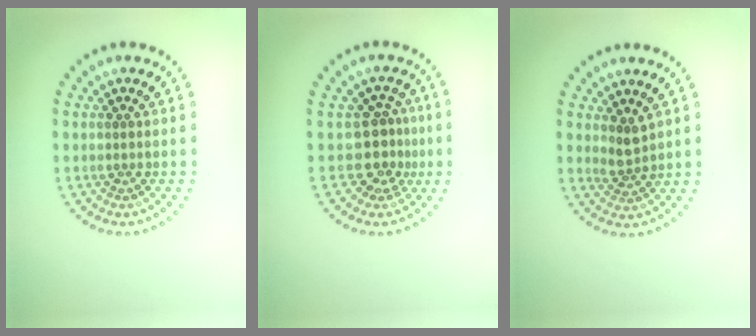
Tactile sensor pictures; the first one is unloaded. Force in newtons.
{"total": 3.0, "press": 2.1, "slide": 2.1}
{"total": 1.8, "press": 1.3, "slide": 1.2}